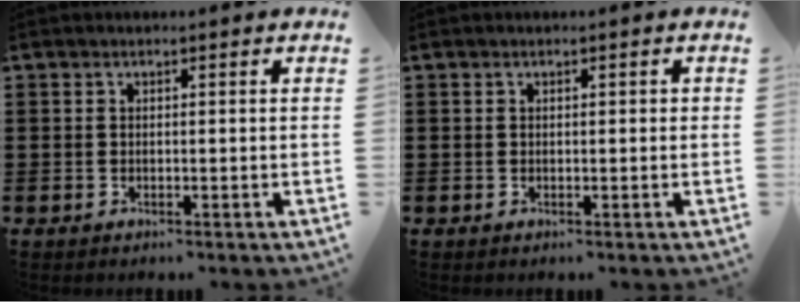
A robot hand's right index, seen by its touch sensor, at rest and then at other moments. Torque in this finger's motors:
{"motor_torque": [0.00, 0.04, 0.01, 0.00]}